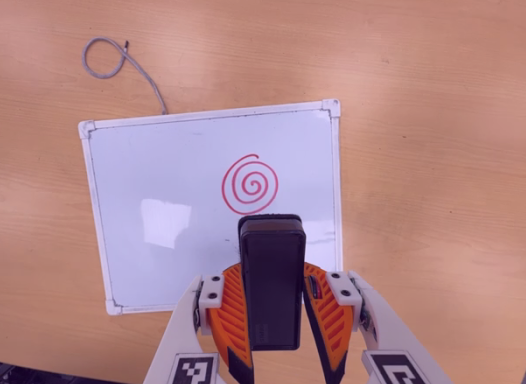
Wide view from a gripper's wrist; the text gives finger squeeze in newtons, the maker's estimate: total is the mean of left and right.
{"total": 9.2, "left": 7.2, "right": 11.2}